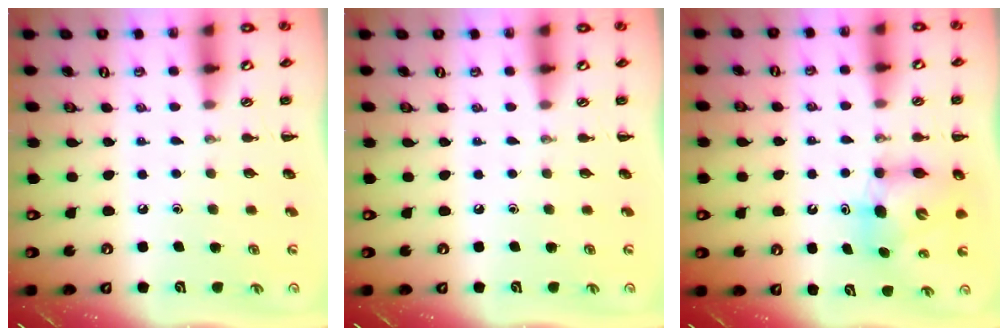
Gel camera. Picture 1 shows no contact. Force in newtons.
{"total": 0.0}
{"total": 6.2, "press": 6.0, "slide": 1.3}